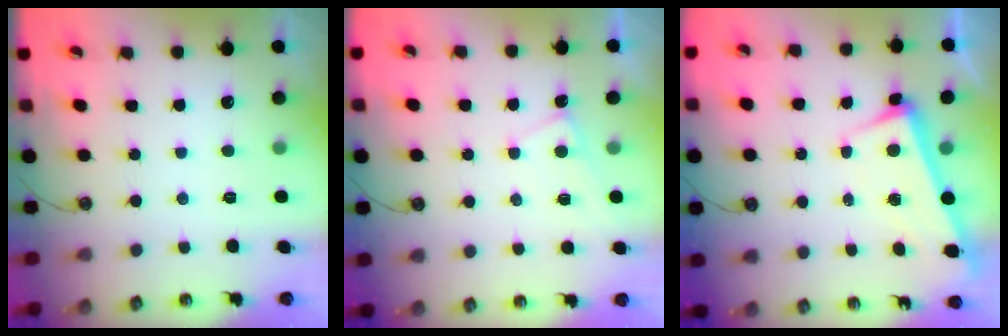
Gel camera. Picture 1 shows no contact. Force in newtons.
{"total": 0.6, "press": 0.6, "slide": 0.1}
{"total": 3.4, "press": 3.2, "slide": 1.0}